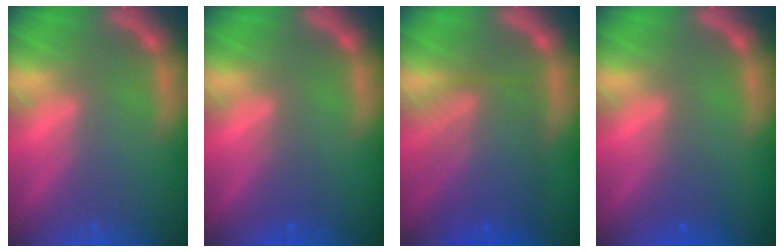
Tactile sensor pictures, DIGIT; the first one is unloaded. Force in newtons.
{"total": 1.5}
{"total": 7.6}
{"total": 1.4}